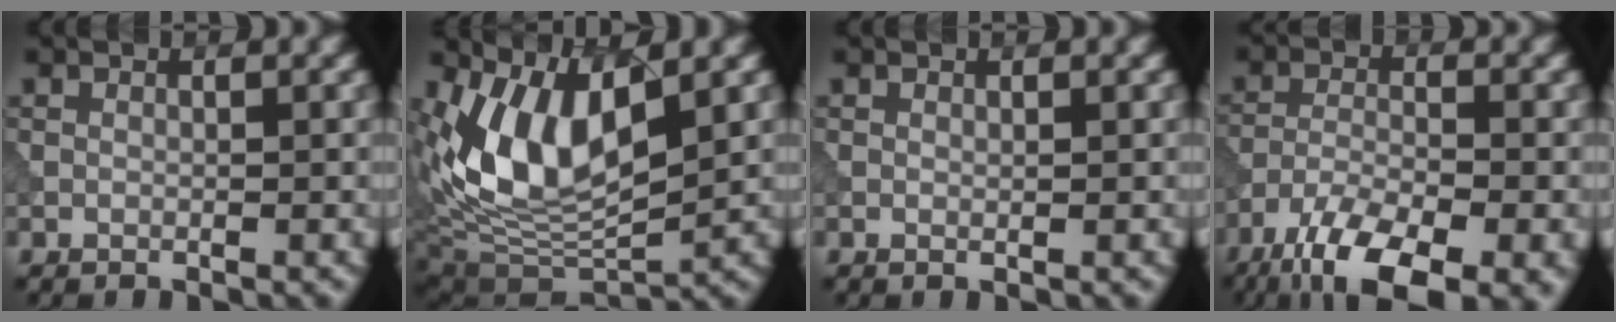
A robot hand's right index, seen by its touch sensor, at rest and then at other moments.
{"total": 8.8, "force": [2.7, 4.3, 7.2], "torque": [-0.142, -0.009, 0.055]}
{"total": 0.0}
{"total": 11.1, "force": [-8.0, 3.8, 6.8], "torque": [-0.128, -0.033, -0.135]}